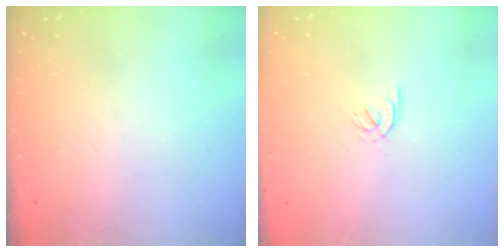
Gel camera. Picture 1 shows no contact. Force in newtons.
{"total": 1.7, "press": 1.6, "slide": 0.6}